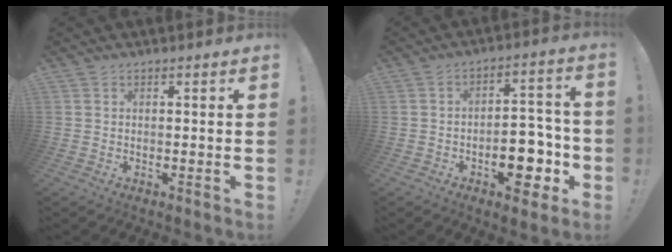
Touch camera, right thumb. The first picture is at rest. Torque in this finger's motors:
{"motor_torque": [1.55, 1.84, 1.11, -0.92, 0.40]}